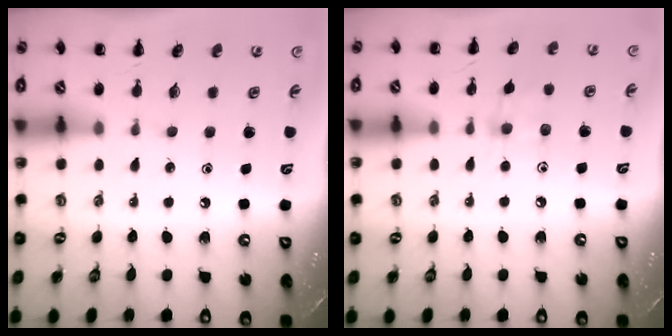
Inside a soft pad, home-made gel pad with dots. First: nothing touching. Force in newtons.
{"total": 5.8, "press": 5.6, "slide": 1.6}